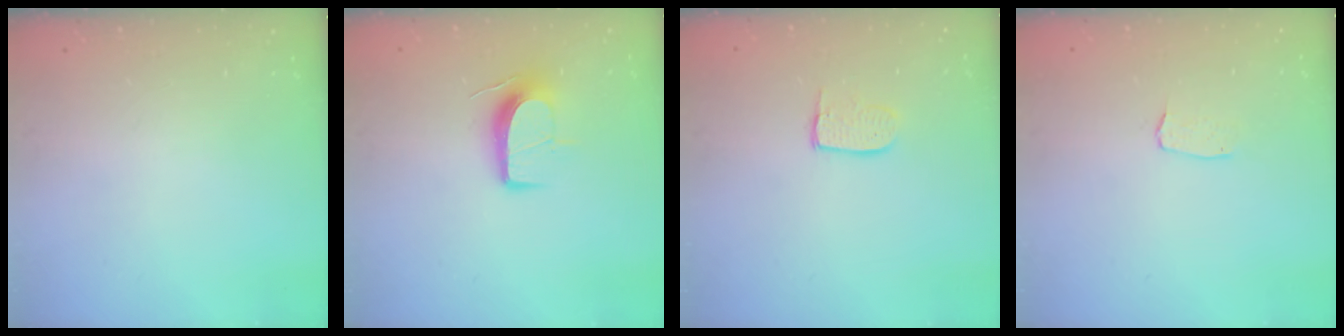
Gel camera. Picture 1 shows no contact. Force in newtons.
{"total": 9.8, "press": 9.8, "slide": 0.7}
{"total": 6.3, "press": 6.3, "slide": 0.5}
{"total": 3.0, "press": 3.0, "slide": 0.2}